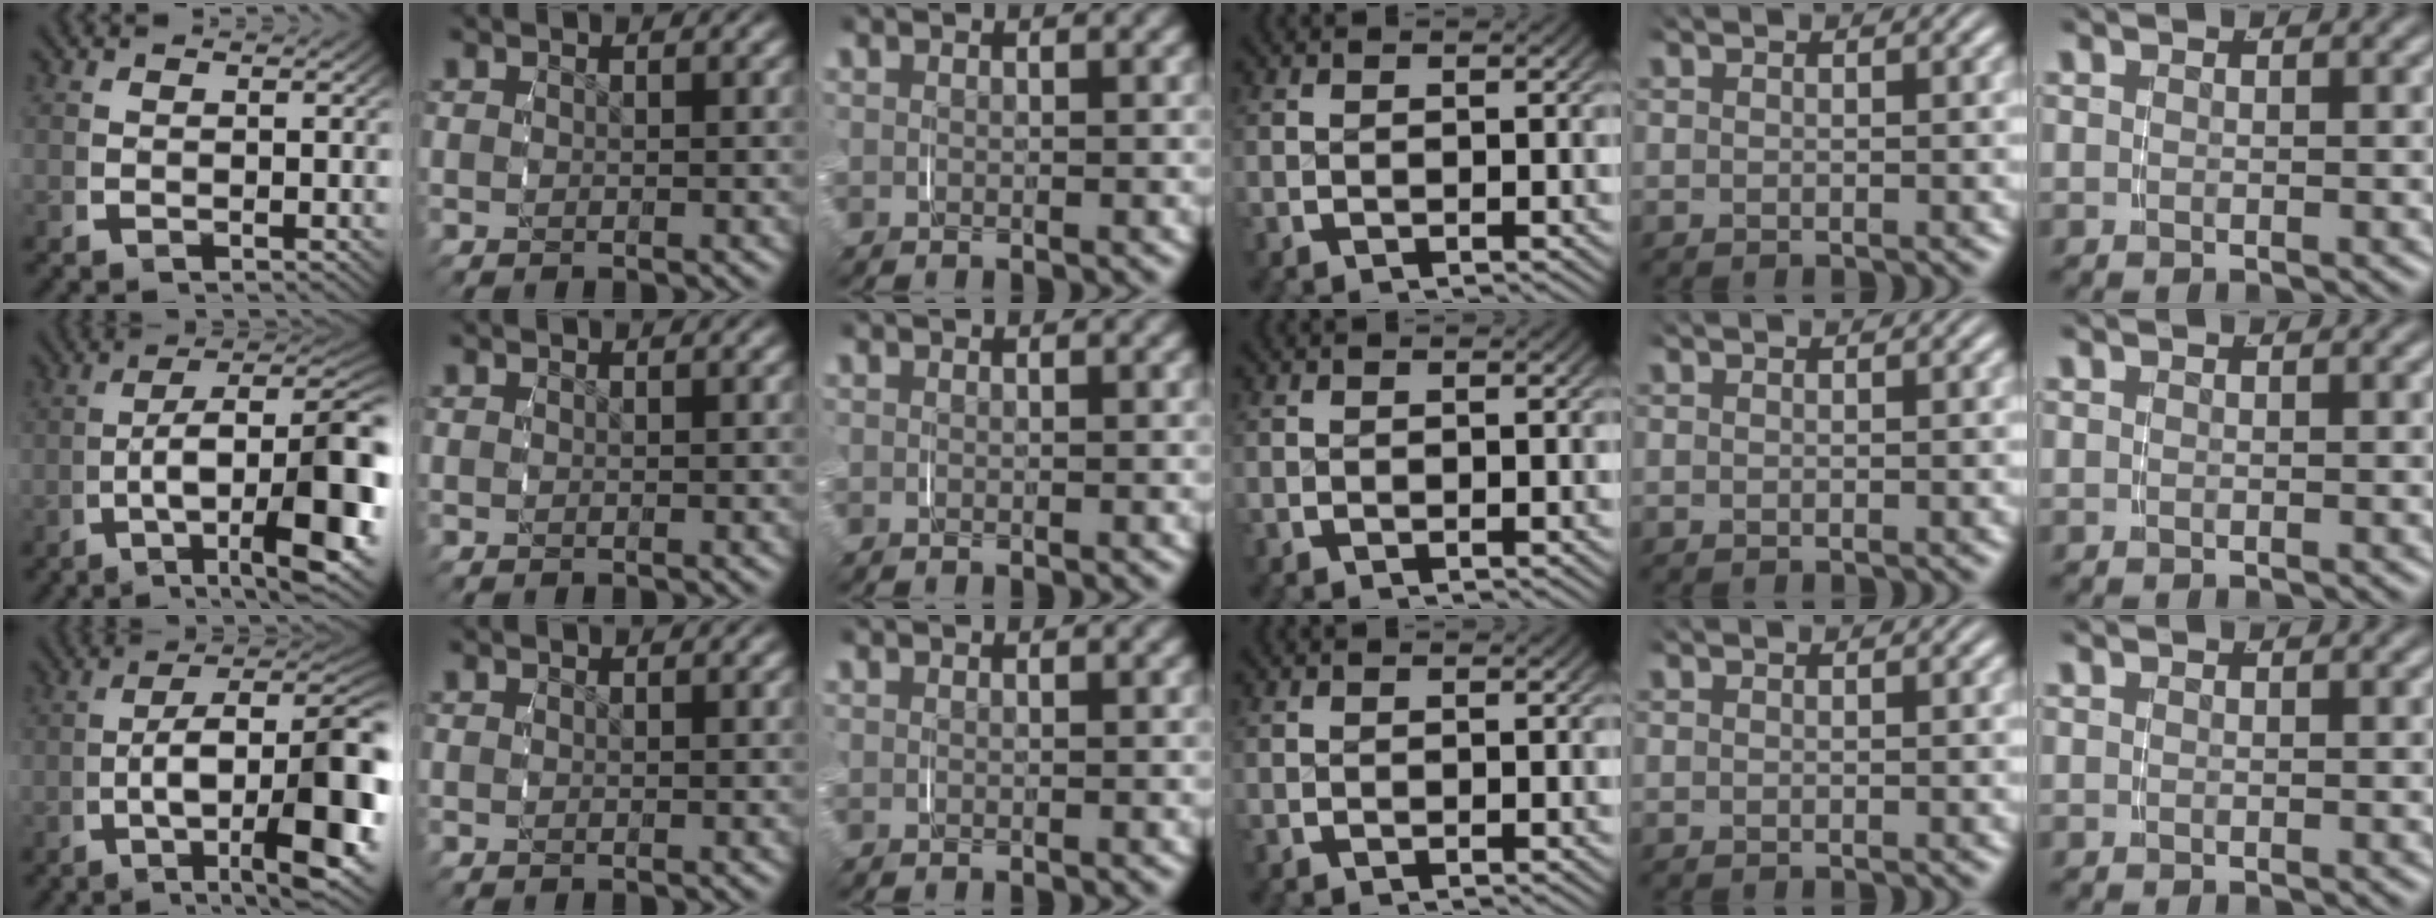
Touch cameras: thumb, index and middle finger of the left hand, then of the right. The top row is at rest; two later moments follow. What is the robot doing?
{"motion": "grasp_and_lifting", "object": "jewelry box"}